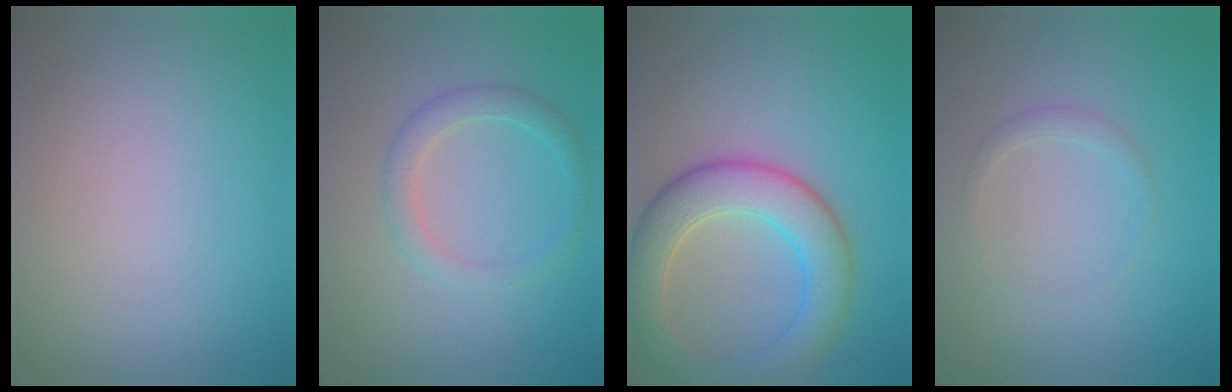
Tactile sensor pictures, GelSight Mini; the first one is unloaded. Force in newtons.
{"total": 2.2, "press": 2.2, "slide": 0.2}
{"total": 6.5, "press": 6.5, "slide": 0.2}
{"total": 1.0, "press": 1.0, "slide": 0.1}